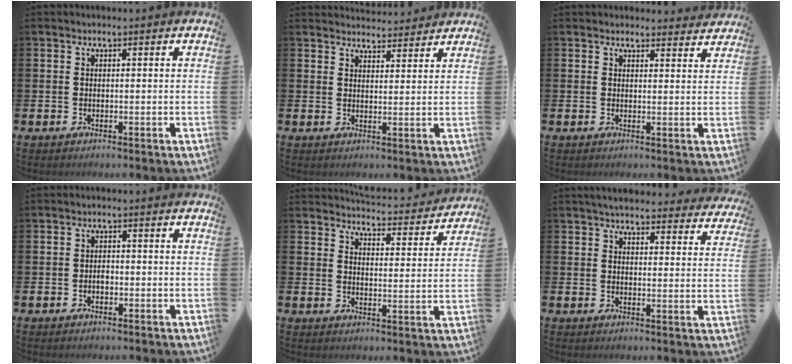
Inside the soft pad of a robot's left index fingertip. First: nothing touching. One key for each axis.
{"total": 3.7, "fx": 3.6, "fy": 0.6, "fz": -0.2, "tx": 0.000, "ty": -0.020, "tz": 0.067}
{"total": 2.5, "fx": 2.4, "fy": 0.4, "fz": -0.1, "tx": 0.017, "ty": -0.021, "tz": 0.040}
{"total": 1.2, "fx": -0.4, "fy": 0.8, "fz": 0.8, "tx": -0.011, "ty": 0.003, "tz": -0.009}
{"total": 4.4, "fx": 4.4, "fy": 0.4, "fz": 0.3, "tx": -0.011, "ty": -0.041, "tz": 0.072}
{"total": 4.4, "fx": 4.3, "fy": 0.9, "fz": 0.8, "tx": -0.026, "ty": -0.024, "tz": 0.075}